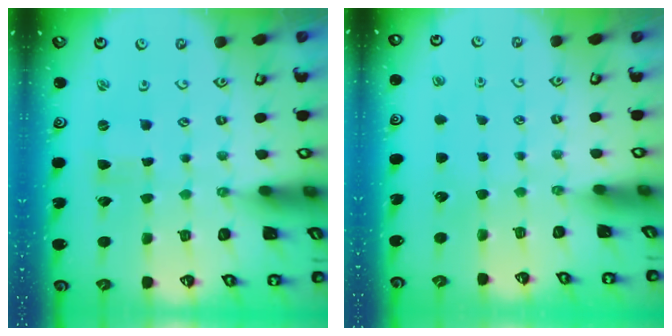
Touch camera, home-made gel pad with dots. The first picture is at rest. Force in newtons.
{"total": 0.0}